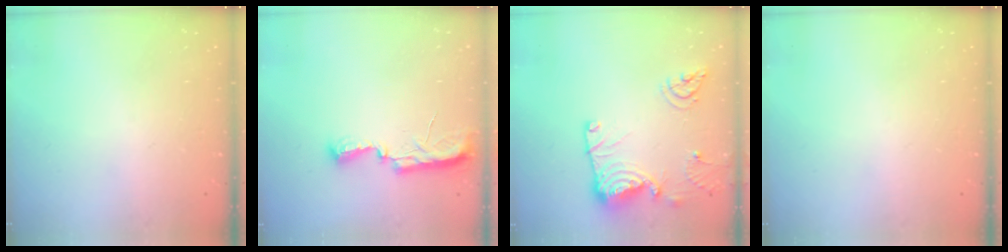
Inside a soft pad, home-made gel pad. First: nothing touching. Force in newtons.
{"total": 7.6, "press": 7.6, "slide": 0.7}
{"total": 14.1, "press": 14.0, "slide": 1.1}
{"total": 0.0}